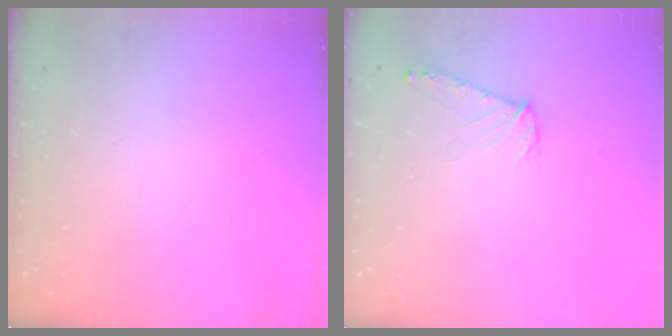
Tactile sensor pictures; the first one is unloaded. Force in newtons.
{"total": 7.3, "press": 7.2, "slide": 0.7}